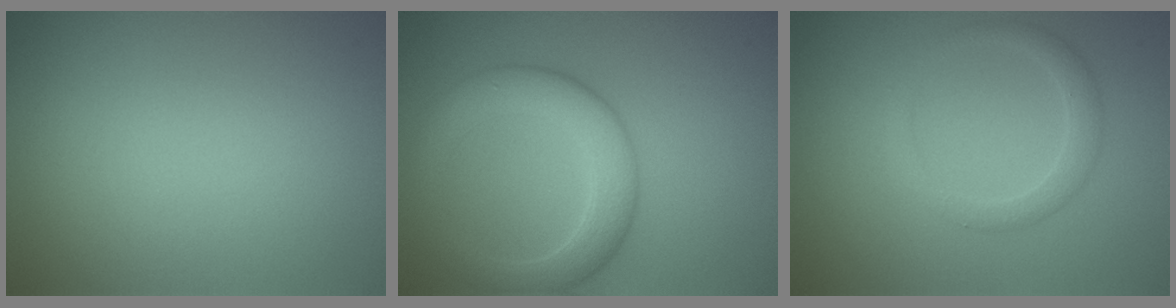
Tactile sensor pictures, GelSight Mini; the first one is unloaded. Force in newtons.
{"total": 5.2, "press": 5.2, "slide": 0.1}
{"total": 1.9, "press": 1.9, "slide": 0.2}